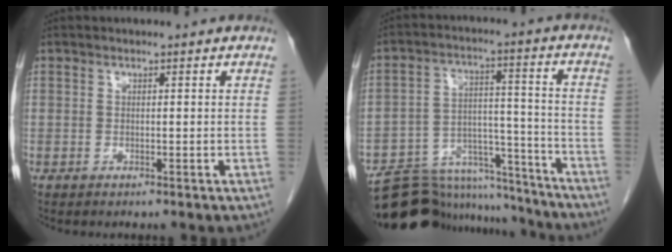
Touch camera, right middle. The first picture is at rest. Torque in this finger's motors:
{"motor_torque": [1.01, -1.12, 0.46, 0.07]}